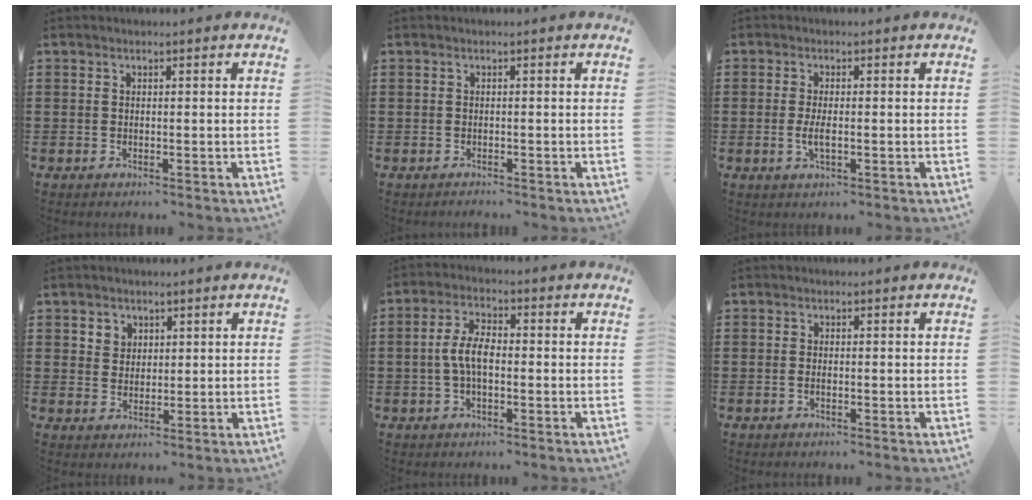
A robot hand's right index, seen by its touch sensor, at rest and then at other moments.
{"total": 0.6, "force": [-0.5, 0.1, -0.1], "torque": [0.002, 0.002, -0.013]}
{"total": 2.8, "force": [-0.5, 0.7, 2.6], "torque": [-0.054, -0.004, -0.012]}
{"total": 2.7, "force": [1.6, 2.2, 0.1], "torque": [-0.012, 0.009, 0.029]}
{"total": 5.4, "force": [-0.6, 2.5, 4.8], "torque": [-0.106, 0.002, -0.016]}
{"total": 0.7, "force": [-0.3, 0.1, 0.6], "torque": [-0.013, -0.006, -0.003]}